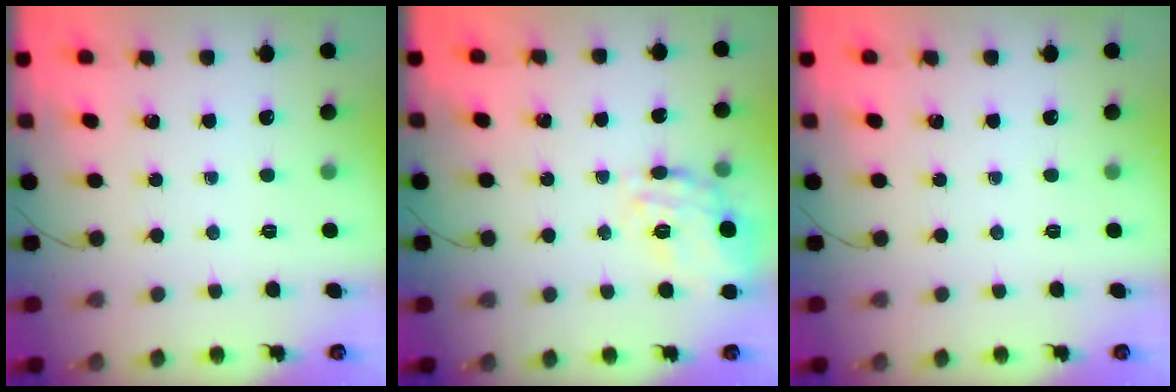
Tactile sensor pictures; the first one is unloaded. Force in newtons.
{"total": 18.5, "press": 18.5, "slide": 0.6}
{"total": 0.0}